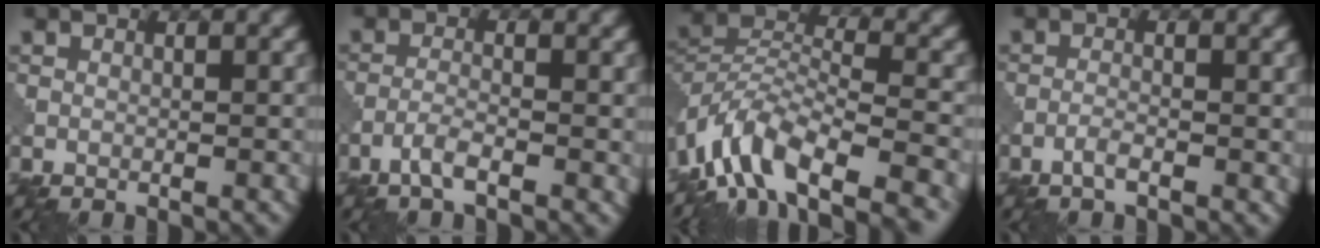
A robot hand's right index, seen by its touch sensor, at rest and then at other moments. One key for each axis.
{"total": 2.4, "fx": -1.4, "fy": 0.5, "fz": 1.9, "tx": -0.042, "ty": 0.005, "tz": -0.035}
{"total": 9.7, "fx": -6.8, "fy": 3.8, "fz": 5.8, "tx": -0.095, "ty": 0.004, "tz": -0.141}
{"total": 1.6, "fx": -0.9, "fy": 0.4, "fz": 1.2, "tx": -0.026, "ty": 0.004, "tz": -0.022}